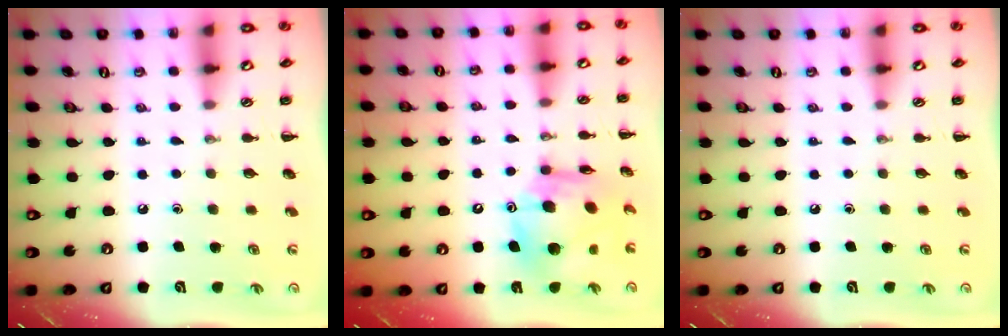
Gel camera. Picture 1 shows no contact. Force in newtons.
{"total": 11.6, "press": 11.1, "slide": 3.3}
{"total": 0.0}